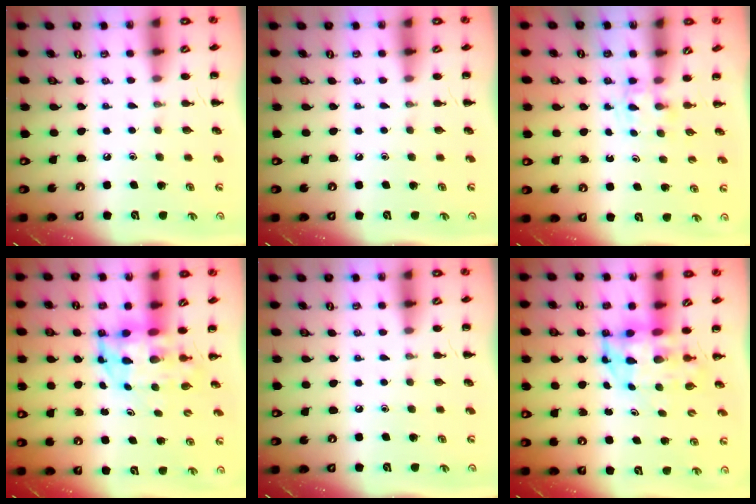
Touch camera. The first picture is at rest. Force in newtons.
{"total": 0.0}
{"total": 1.7, "press": 1.4, "slide": 0.9}
{"total": 4.4, "press": 4.2, "slide": 1.3}
{"total": 0.0}
{"total": 4.4, "press": 4.2, "slide": 1.3}